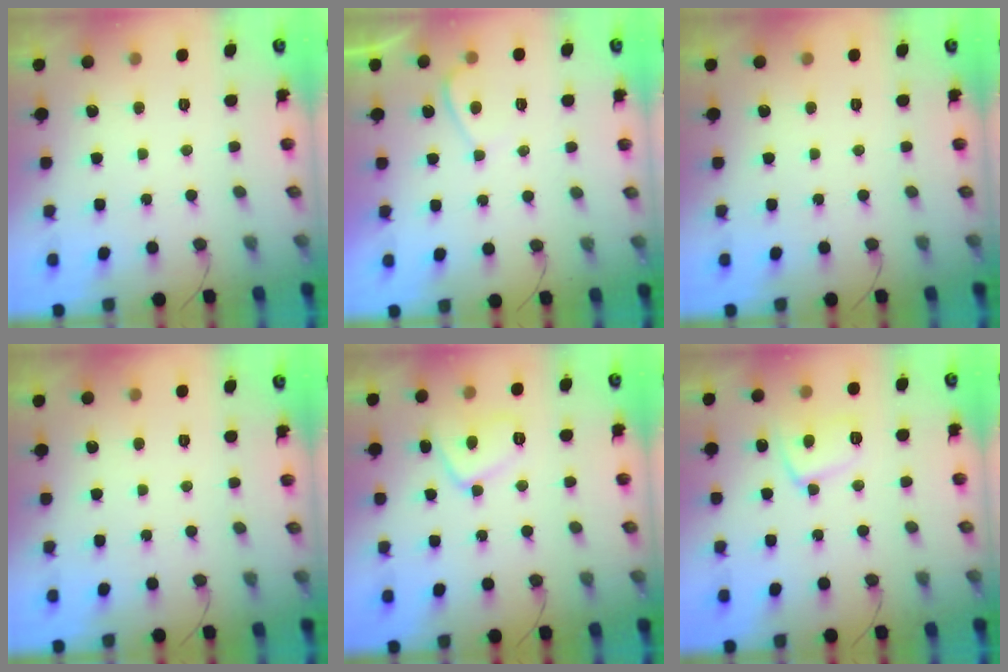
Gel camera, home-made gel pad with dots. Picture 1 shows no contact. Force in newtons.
{"total": 0.5, "press": 0.2, "slide": 0.5}
{"total": 0.0}
{"total": 0.0}
{"total": 8.2, "press": 8.2, "slide": 0.7}
{"total": 9.1, "press": 9.1, "slide": 0.9}